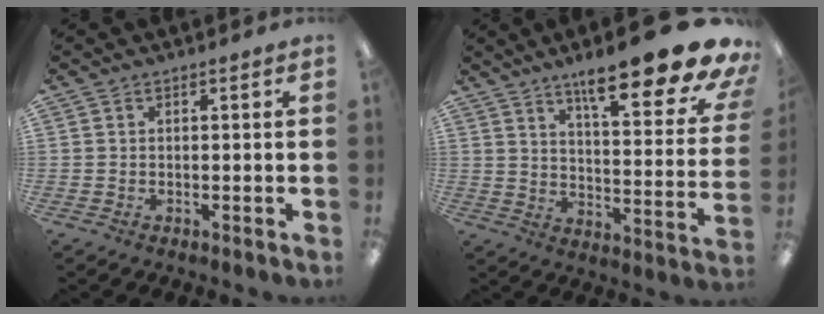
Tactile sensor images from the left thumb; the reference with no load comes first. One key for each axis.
{"total": 20.7, "fx": 14.7, "fy": 4.5, "fz": 13.9, "tx": -0.200, "ty": -0.108, "tz": 0.232}